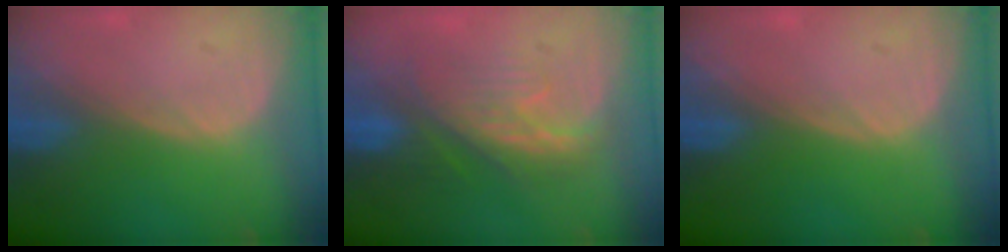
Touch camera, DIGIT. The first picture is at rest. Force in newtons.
{"total": 8.4, "press": 8.1, "slide": 1.9}
{"total": 0.0}